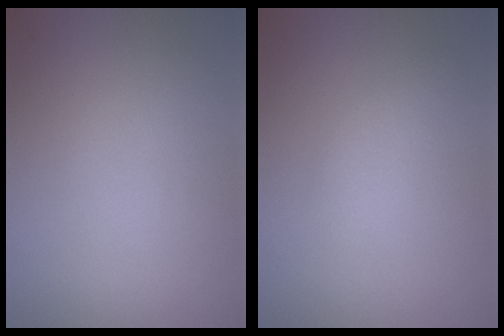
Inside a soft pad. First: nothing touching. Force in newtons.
{"total": 1.3, "press": 1.3, "slide": 0.0}